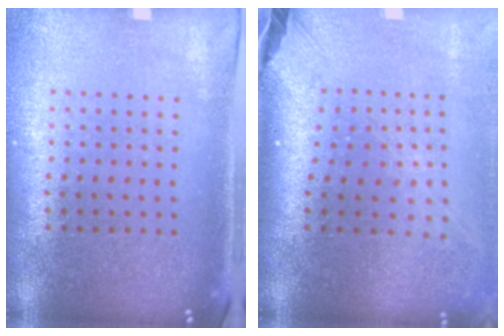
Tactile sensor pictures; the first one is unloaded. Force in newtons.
{"total": 2.6, "press": 1.8, "slide": 1.8}